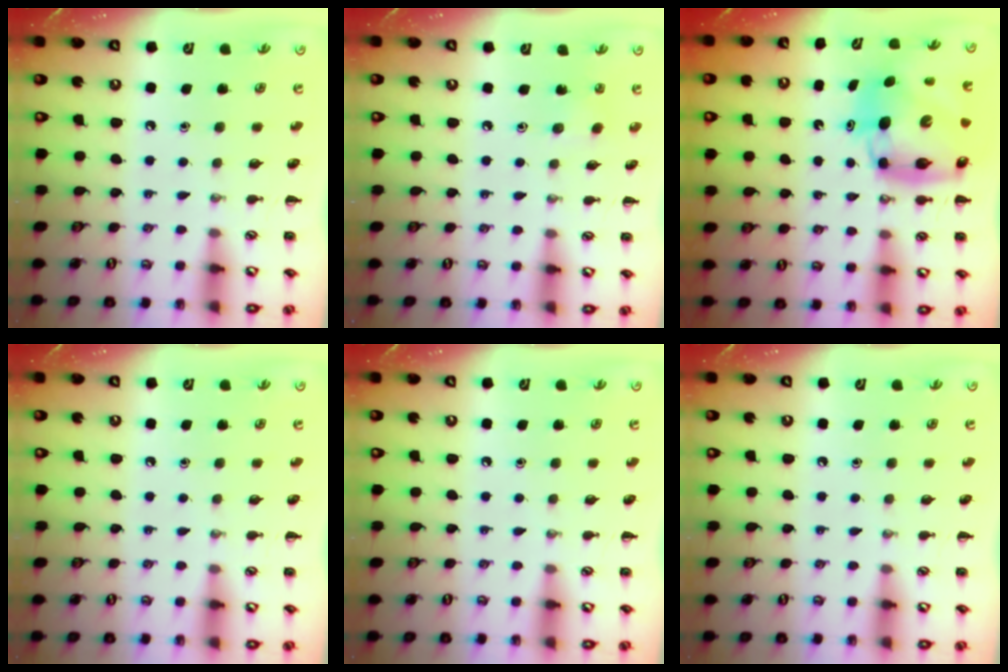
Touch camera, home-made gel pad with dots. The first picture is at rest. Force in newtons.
{"total": 2.6, "press": 2.5, "slide": 0.9}
{"total": 11.1, "press": 10.6, "slide": 3.2}
{"total": 0.0}
{"total": 0.0}
{"total": 0.0}